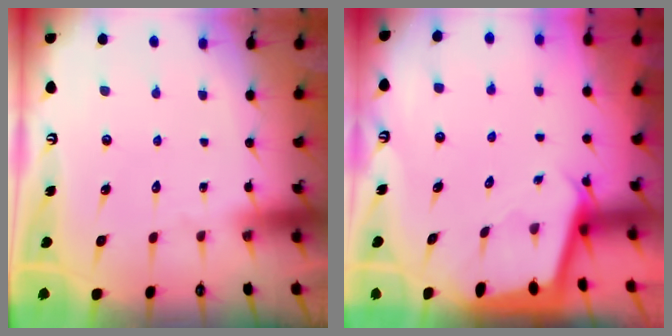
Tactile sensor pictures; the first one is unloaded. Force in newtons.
{"total": 1.9, "press": 1.9, "slide": 0.1}